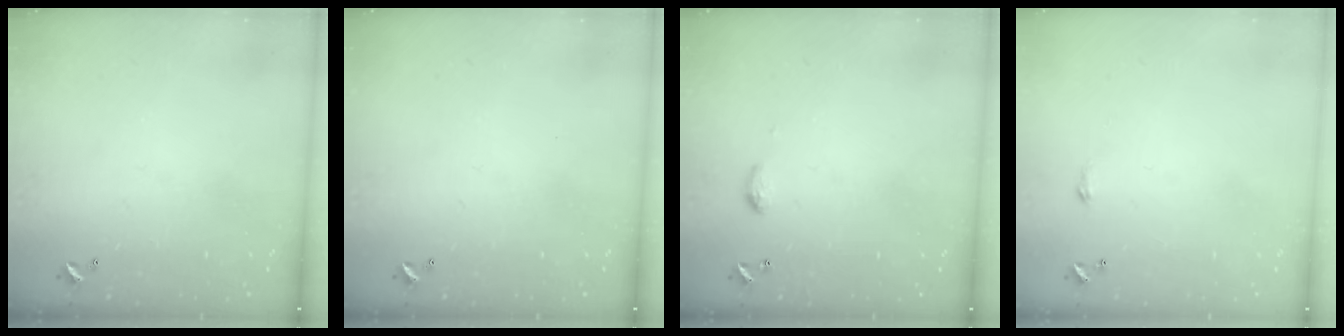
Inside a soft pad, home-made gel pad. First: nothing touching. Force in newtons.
{"total": 0.0}
{"total": 4.7, "press": 4.7, "slide": 0.6}
{"total": 1.8, "press": 1.8, "slide": 0.3}